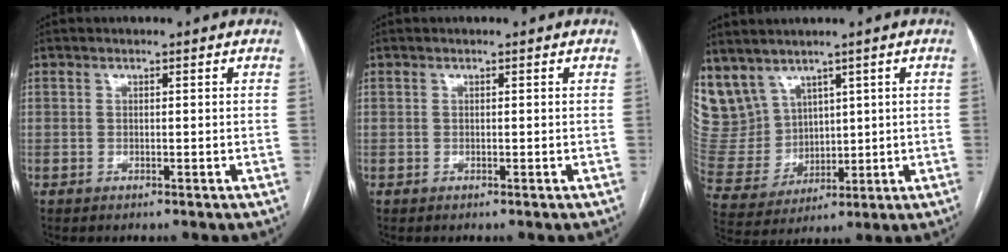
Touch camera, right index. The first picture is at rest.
{"total": 0.0}
{"total": 10.5, "force": [7.1, 7.4, 2.3], "torque": [-0.076, 0.032, 0.172]}